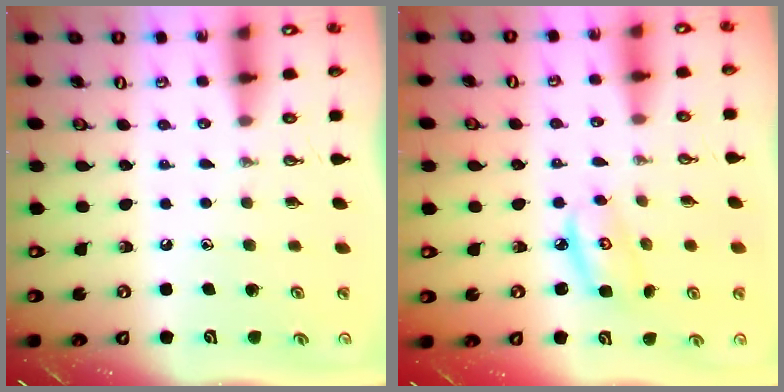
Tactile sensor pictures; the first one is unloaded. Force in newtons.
{"total": 5.4, "press": 5.4, "slide": 0.4}